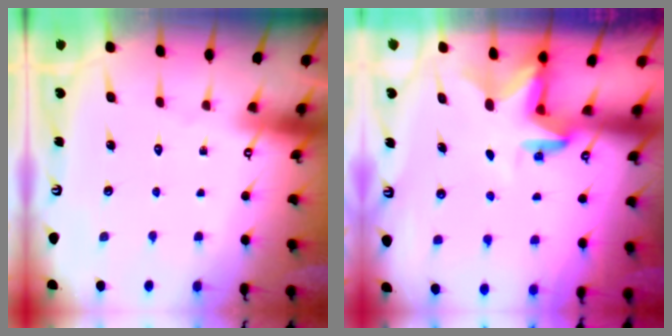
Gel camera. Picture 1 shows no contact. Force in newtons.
{"total": 2.9, "press": 2.9, "slide": 0.2}